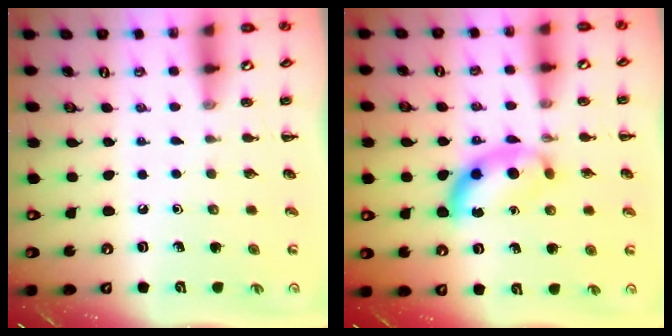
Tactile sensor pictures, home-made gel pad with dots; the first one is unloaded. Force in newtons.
{"total": 9.5, "press": 9.5, "slide": 0.7}